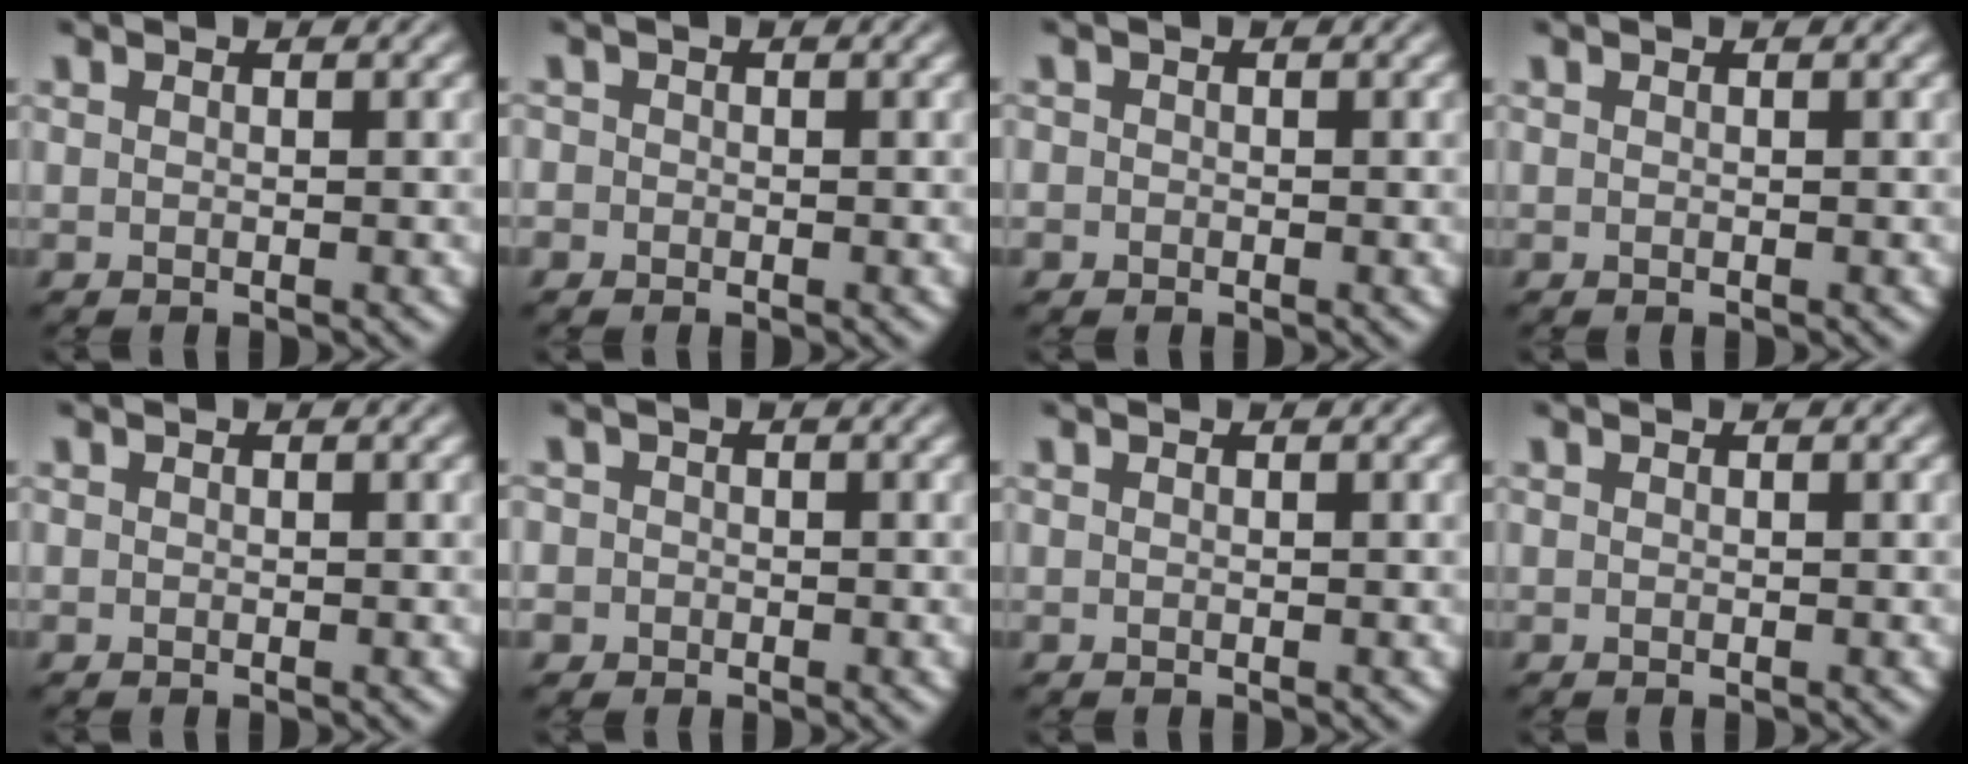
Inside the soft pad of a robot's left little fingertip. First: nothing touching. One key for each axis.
{"total": 0.9, "fx": -0.2, "fy": 0.9, "fz": 0.0, "tx": 0.008, "ty": -0.005, "tz": -0.007}
{"total": 0.7, "fx": -0.2, "fy": 0.7, "fz": 0.0, "tx": 0.006, "ty": -0.005, "tz": -0.005}
{"total": 0.0}
{"total": 0.0}
{"total": 2.3, "fx": -0.3, "fy": 2.3, "fz": 0.4, "tx": 0.011, "ty": 0.012, "tz": -0.027}
{"total": 0.0}
{"total": 0.0}